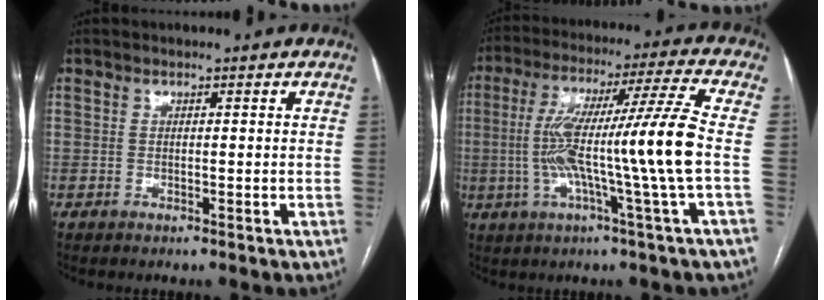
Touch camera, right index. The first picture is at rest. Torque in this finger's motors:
{"motor_torque": [2.14, 0.00, 0.78, 0.21]}